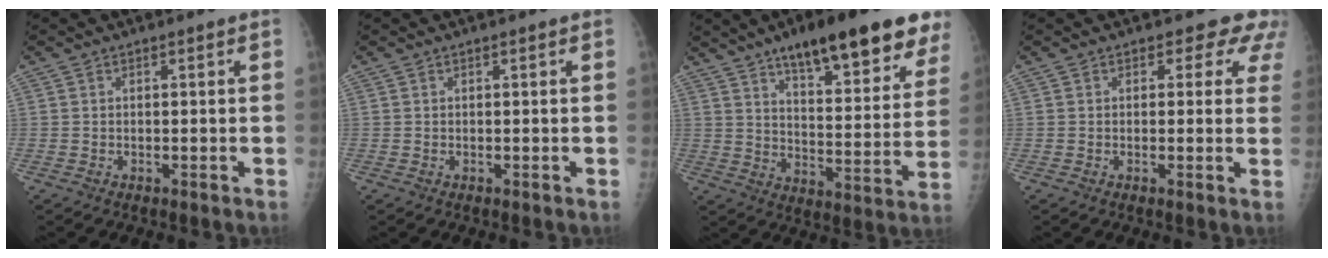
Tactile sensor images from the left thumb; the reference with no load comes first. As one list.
[{"total": 0.0}, {"total": 23.5, "force": [15.5, 6.4, 16.5], "torque": [-0.191, -0.050, 0.221]}, {"total": 4.8, "force": [3.7, 2.9, 1.1], "torque": [0.026, -0.016, 0.021]}]